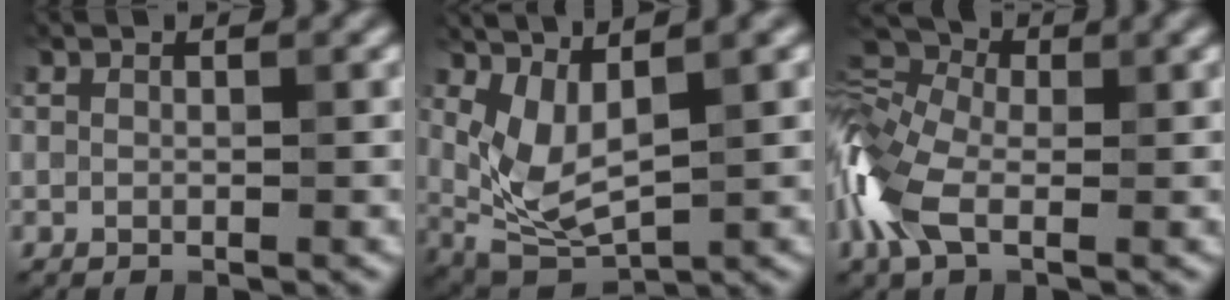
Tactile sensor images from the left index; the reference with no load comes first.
{"total": 4.2, "force": [1.0, 1.6, 3.7], "torque": [-0.095, -0.012, 0.025]}
{"total": 8.0, "force": [-2.3, 4.4, 6.2], "torque": [-0.162, 0.010, -0.069]}